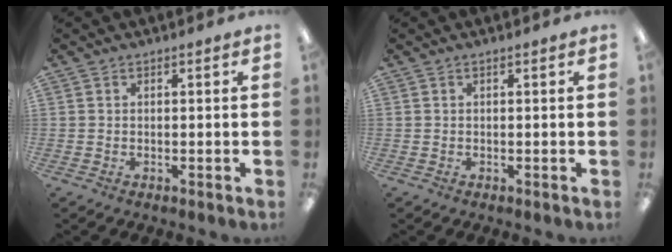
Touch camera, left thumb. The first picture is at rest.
{"total": 0.0}